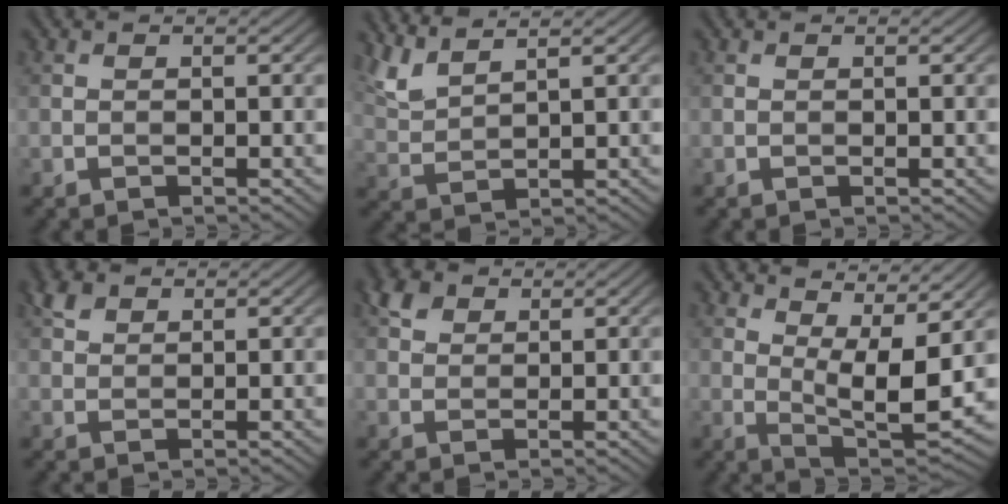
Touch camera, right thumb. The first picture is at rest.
{"total": 4.6, "force": [3.7, 0.9, 2.6], "torque": [-0.070, 0.008, 0.083]}
{"total": 0.0}
{"total": 2.5, "force": [1.7, 1.4, 1.1], "torque": [-0.026, 0.006, 0.035]}
{"total": 3.1, "force": [1.9, 2.0, 1.4], "torque": [-0.030, 0.007, 0.036]}
{"total": 10.5, "force": [4.6, 3.5, 8.7], "torque": [-0.161, -0.003, 0.080]}